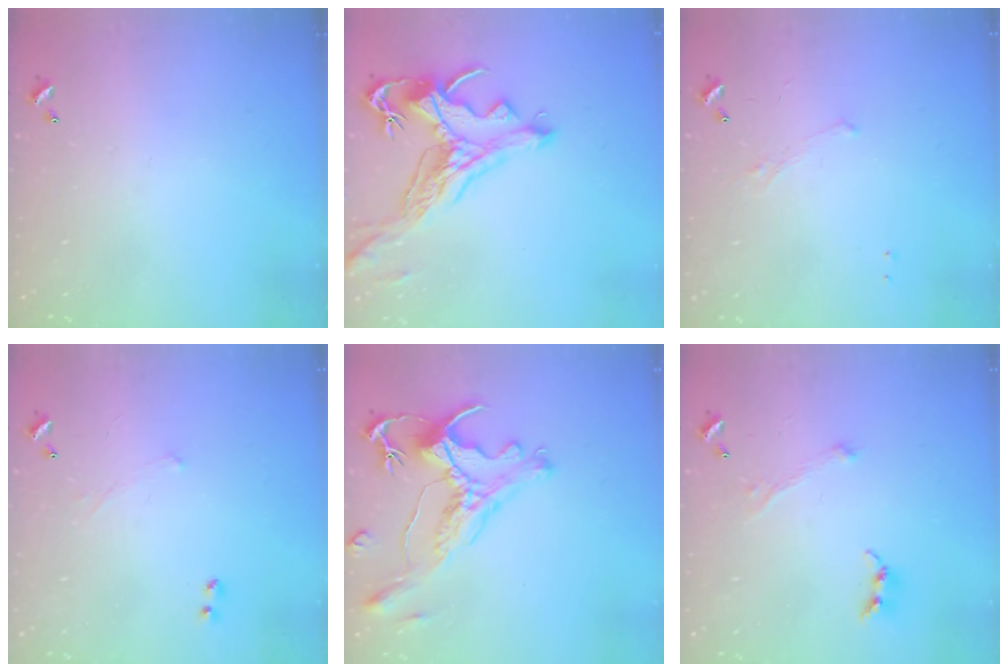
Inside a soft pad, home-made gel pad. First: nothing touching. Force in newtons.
{"total": 2.2, "press": 1.7, "slide": 1.3}
{"total": 3.0, "press": 3.0, "slide": 0.4}
{"total": 1.7, "press": 1.7, "slide": 0.4}
{"total": 1.9, "press": 1.4, "slide": 1.2}
{"total": 0.8, "press": 0.7, "slide": 0.4}